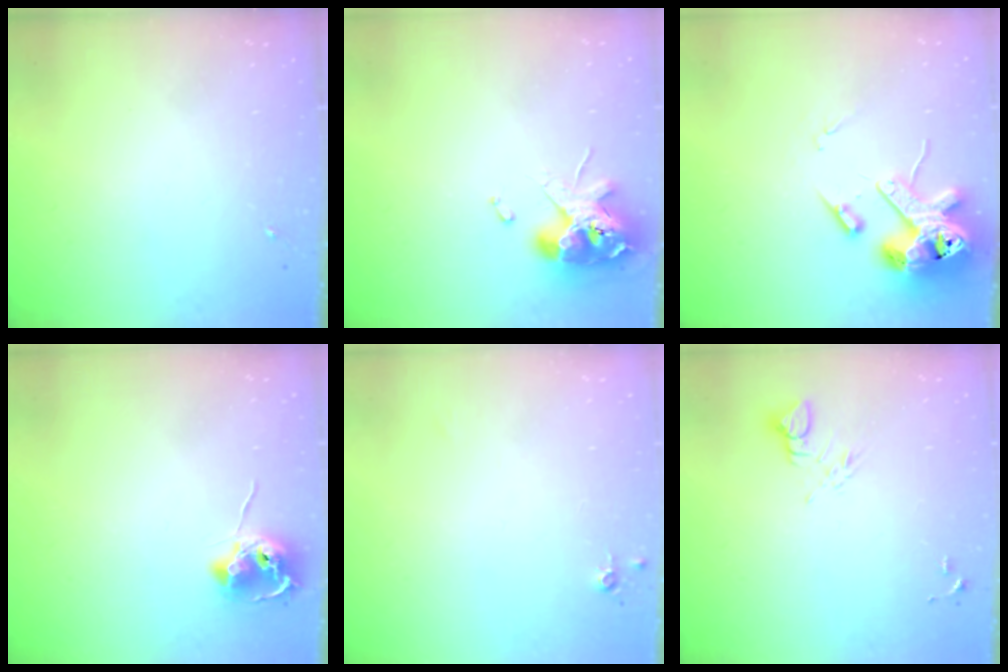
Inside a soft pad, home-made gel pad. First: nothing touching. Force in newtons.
{"total": 12.7, "press": 12.5, "slide": 2.0}
{"total": 14.8, "press": 14.7, "slide": 2.3}
{"total": 9.1, "press": 9.1, "slide": 0.6}
{"total": 4.7, "press": 4.7, "slide": 0.7}
{"total": 5.0, "press": 4.9, "slide": 0.5}